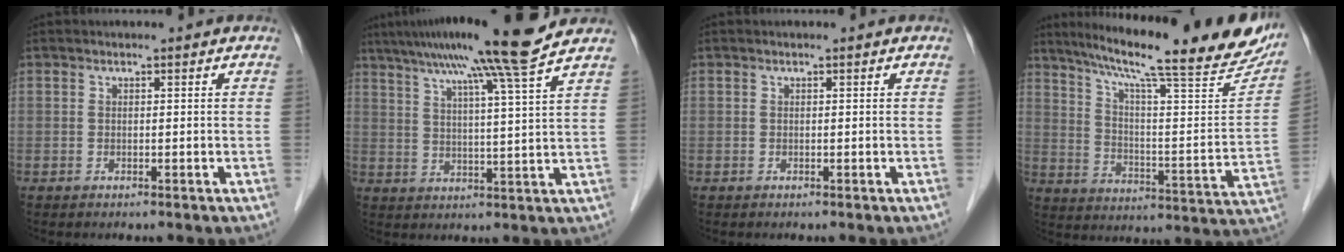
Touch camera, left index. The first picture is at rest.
{"total": 15.1, "force": [12.0, -2.3, 8.9], "torque": [-0.147, 0.003, 0.168]}
{"total": 0.0}
{"total": 27.1, "force": [22.1, 3.0, 15.4], "torque": [-0.240, -0.029, 0.296]}